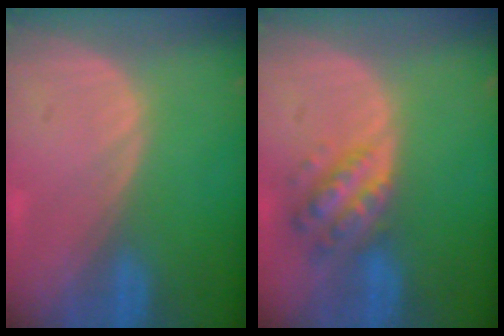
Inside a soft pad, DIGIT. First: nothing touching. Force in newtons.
{"total": 6.3, "press": 5.7, "slide": 2.7}